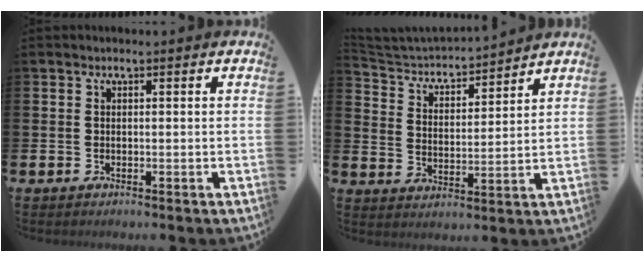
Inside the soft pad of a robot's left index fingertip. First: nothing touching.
{"total": 4.2, "force": [4.1, 0.9, 0.4], "torque": [-0.034, -0.034, 0.064]}